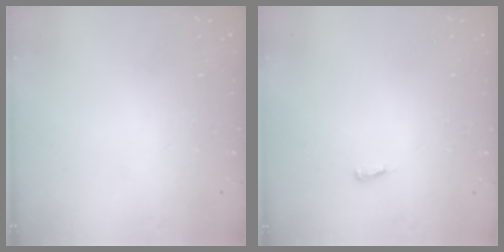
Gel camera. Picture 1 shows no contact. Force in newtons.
{"total": 2.6, "press": 2.4, "slide": 1.0}